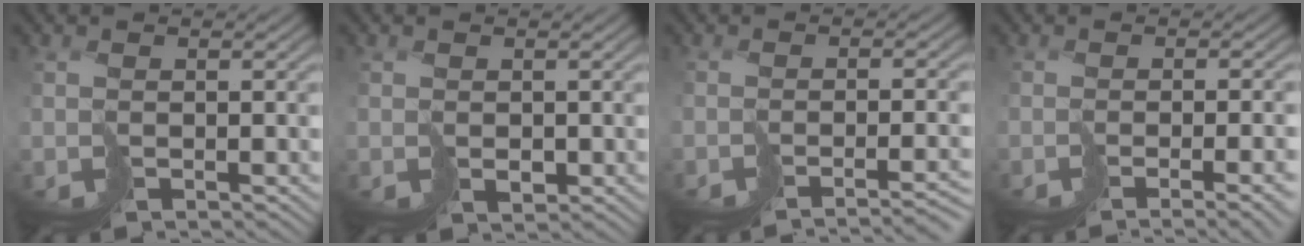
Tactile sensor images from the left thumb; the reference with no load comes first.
{"total": 1.2, "force": [0.8, 0.8, 0.4], "torque": [-0.004, 0.000, 0.018]}
{"total": 4.3, "force": [-3.6, 0.0, 2.4], "torque": [-0.016, -0.012, -0.044]}
{"total": 5.2, "force": [-2.8, 0.8, 4.4], "torque": [-0.035, -0.014, -0.024]}